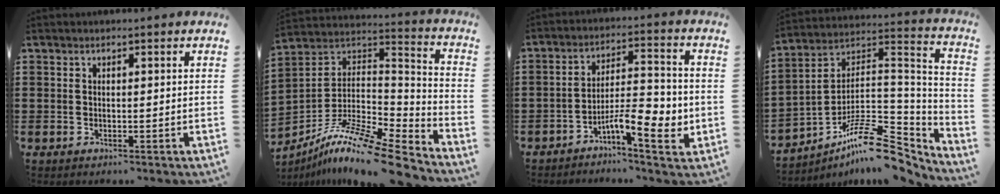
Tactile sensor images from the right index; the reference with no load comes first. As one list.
[{"total": 12.9, "force": [-9.9, 1.5, 8.0], "torque": [-0.150, 0.008, -0.193]}, {"total": 8.6, "force": [-3.5, 2.5, 7.5], "torque": [-0.121, 0.000, -0.061]}, {"total": 12.9, "force": [-9.1, 4.1, 8.2], "torque": [-0.134, 0.023, -0.169]}]